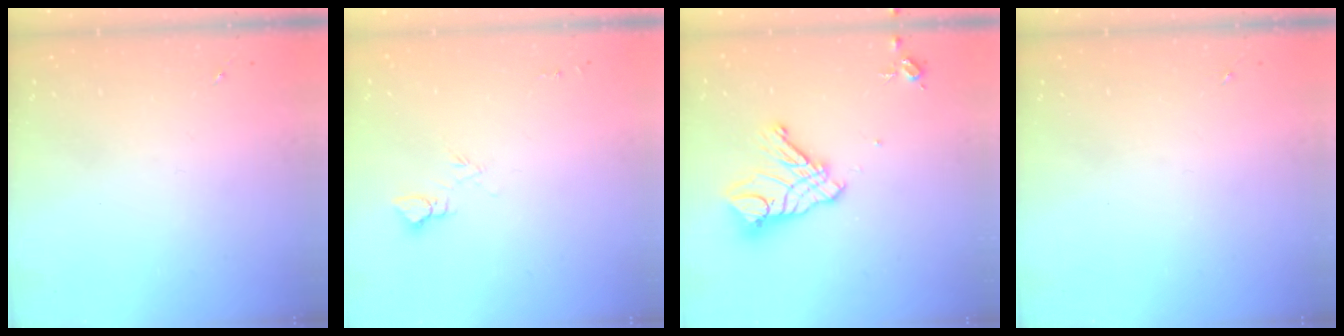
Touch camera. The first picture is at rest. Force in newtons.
{"total": 3.7, "press": 3.7, "slide": 0.4}
{"total": 14.6, "press": 14.6, "slide": 1.5}
{"total": 0.0}